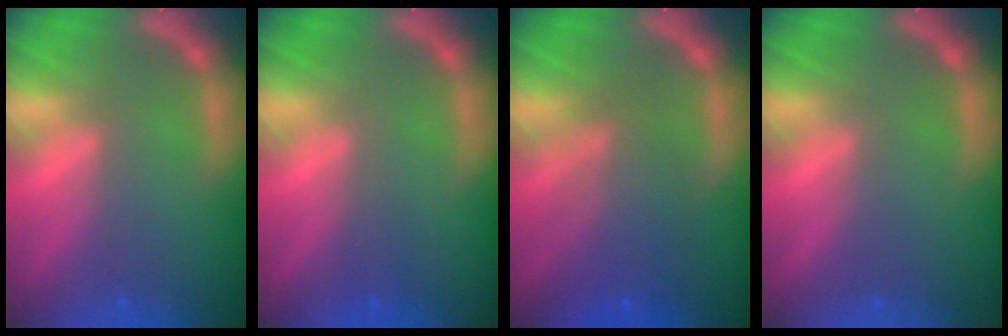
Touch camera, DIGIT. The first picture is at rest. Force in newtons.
{"total": 1.0}
{"total": 6.0}
{"total": 0.0}